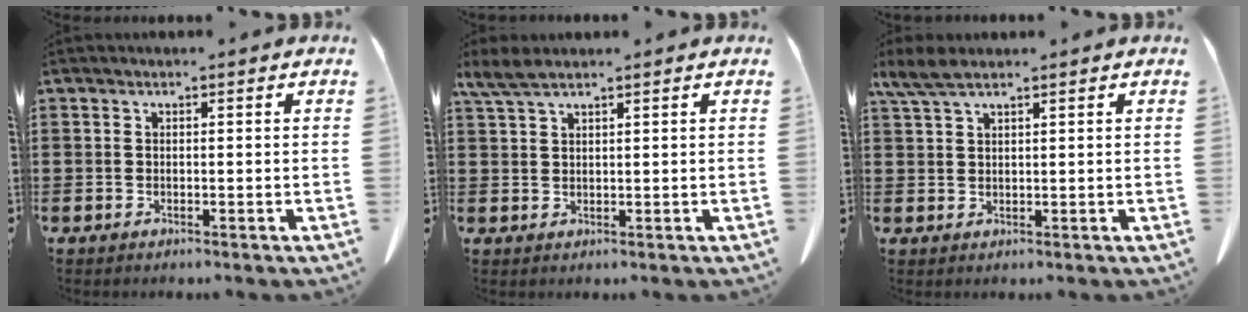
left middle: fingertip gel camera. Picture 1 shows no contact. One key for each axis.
{"total": 3.2, "fx": 2.3, "fy": 0.8, "fz": 2.1, "tx": -0.047, "ty": 0.003, "tz": 0.043}
{"total": 3.7, "fx": 2.4, "fy": 0.9, "fz": 2.6, "tx": -0.063, "ty": -0.001, "tz": 0.044}